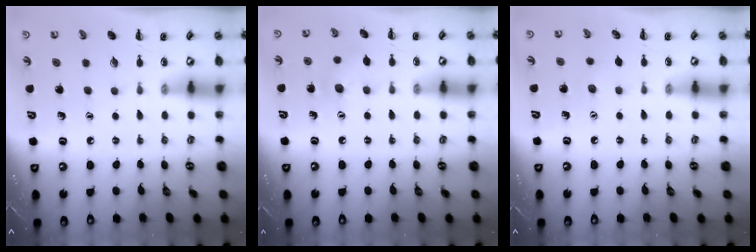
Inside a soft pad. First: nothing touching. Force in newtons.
{"total": 6.8, "press": 6.7, "slide": 1.3}
{"total": 3.5, "press": 3.5, "slide": 0.7}